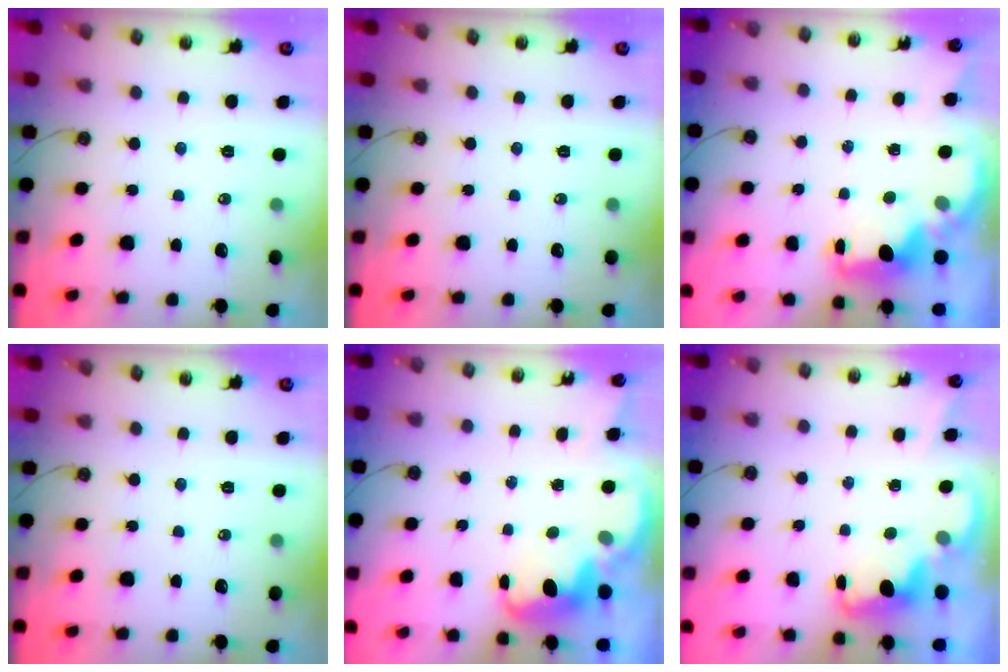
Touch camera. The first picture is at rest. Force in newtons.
{"total": 0.0}
{"total": 2.3, "press": 2.2, "slide": 0.7}
{"total": 0.0}
{"total": 4.0, "press": 3.9, "slide": 0.8}
{"total": 2.3, "press": 2.2, "slide": 0.5}